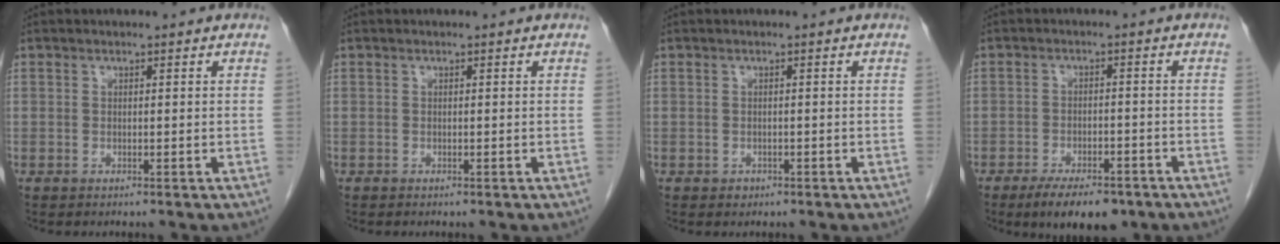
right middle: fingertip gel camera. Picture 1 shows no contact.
{"total": 0.0}
{"total": 0.9, "force": [-0.5, 0.7, 0.2], "torque": [-0.003, 0.002, -0.004]}
{"total": 8.3, "force": [-6.0, 3.2, 4.8], "torque": [-0.070, -0.004, -0.092]}